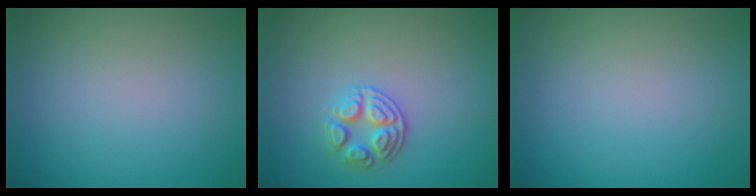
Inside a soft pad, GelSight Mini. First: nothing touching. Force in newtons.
{"total": 2.6, "press": 2.6, "slide": 0.4}
{"total": 0.0}